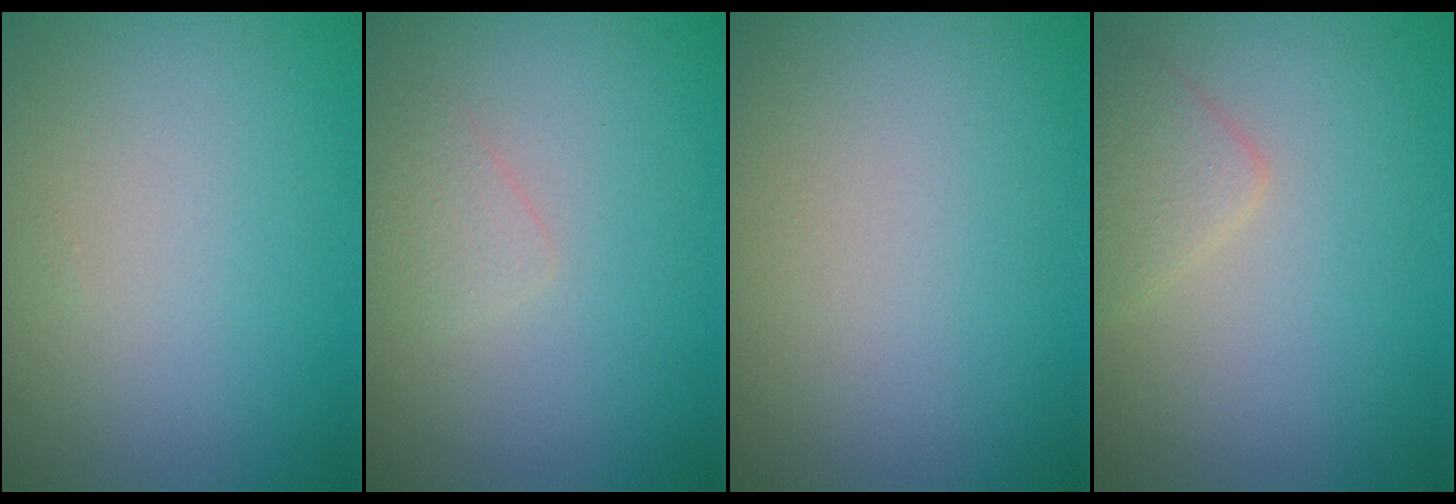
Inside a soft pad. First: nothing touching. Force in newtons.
{"total": 1.1, "press": 1.1, "slide": 0.1}
{"total": 0.0}
{"total": 1.9, "press": 1.9, "slide": 0.0}